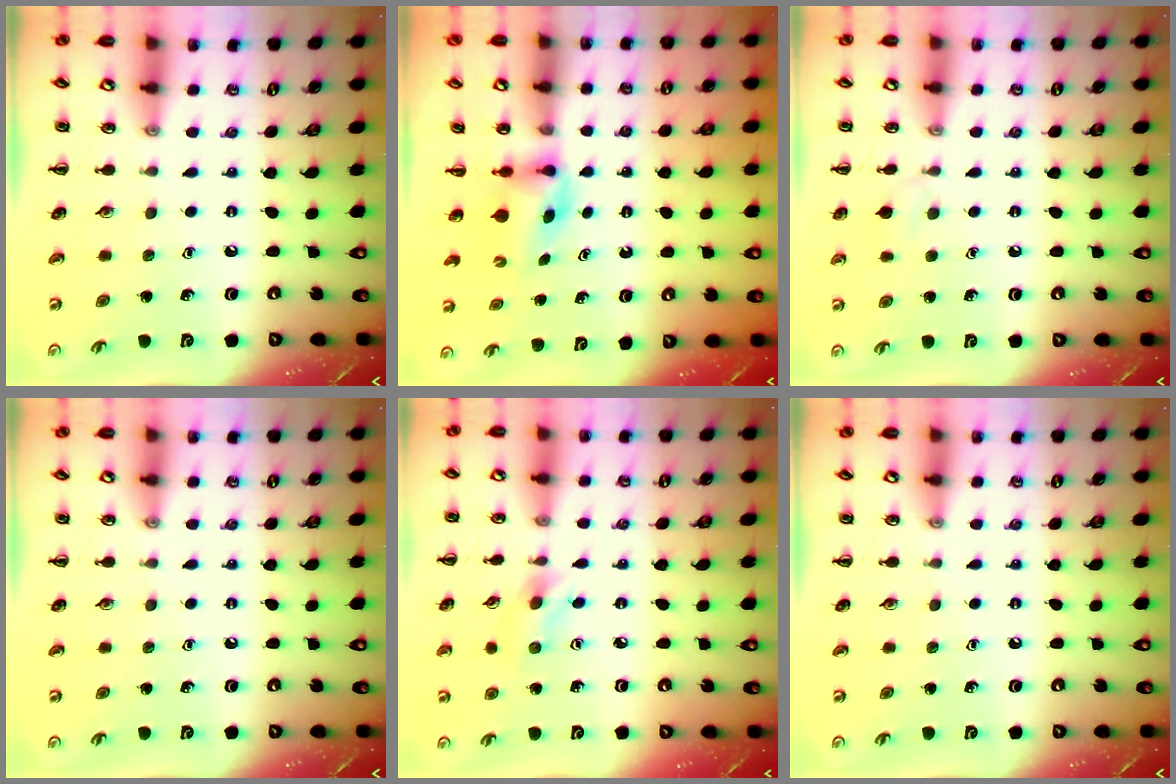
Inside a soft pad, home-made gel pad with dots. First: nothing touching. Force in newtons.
{"total": 2.9, "press": 2.7, "slide": 1.0}
{"total": 5.2, "press": 4.8, "slide": 1.9}
{"total": 0.0}
{"total": 2.7, "press": 2.6, "slide": 0.8}
{"total": 0.0}